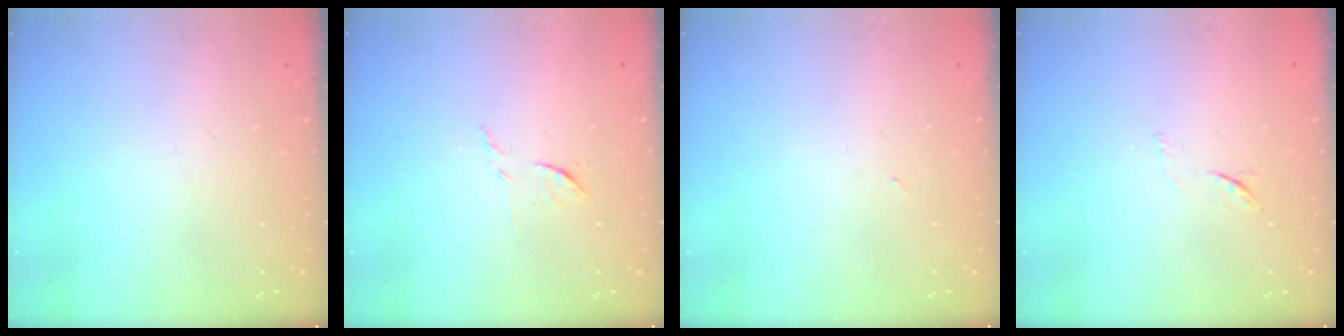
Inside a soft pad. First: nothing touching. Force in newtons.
{"total": 6.7, "press": 6.7, "slide": 0.3}
{"total": 2.4, "press": 2.3, "slide": 0.8}
{"total": 4.2, "press": 4.0, "slide": 1.4}